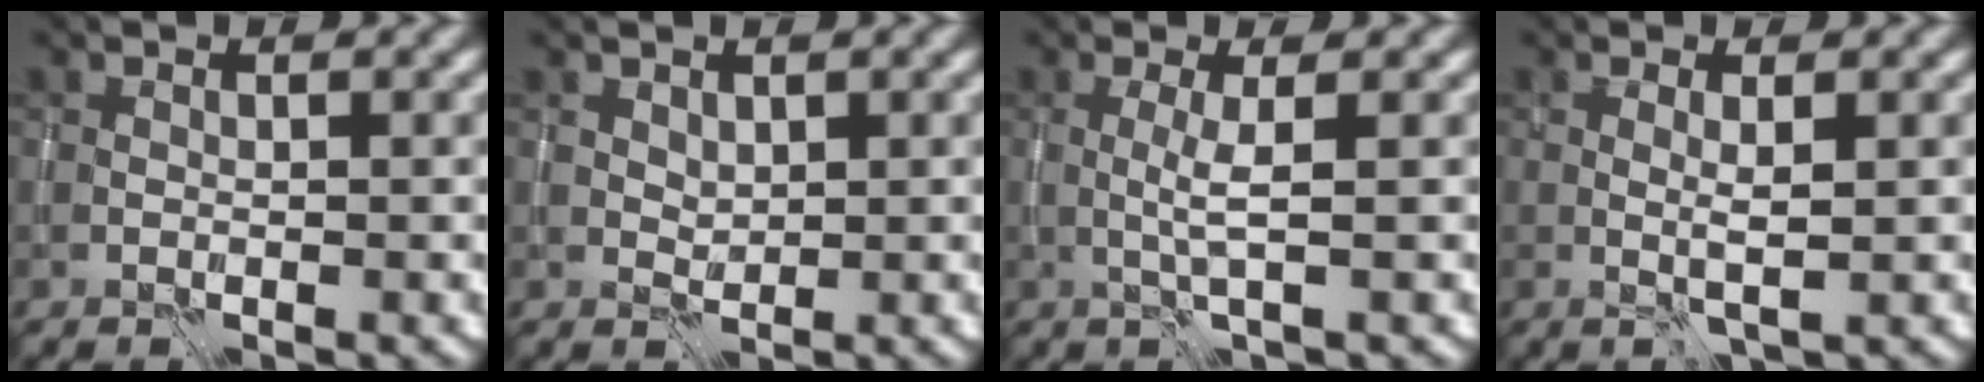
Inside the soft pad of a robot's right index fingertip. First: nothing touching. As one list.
[{"total": 0.9, "force": [0.6, 0.6, 0.3], "torque": [-0.007, -0.003, 0.015]}, {"total": 1.8, "force": [0.0, -0.1, 1.8], "torque": [-0.039, 0.000, -0.002]}, {"total": 1.5, "force": [0.2, 0.0, 1.5], "torque": [-0.031, -0.004, 0.003]}]